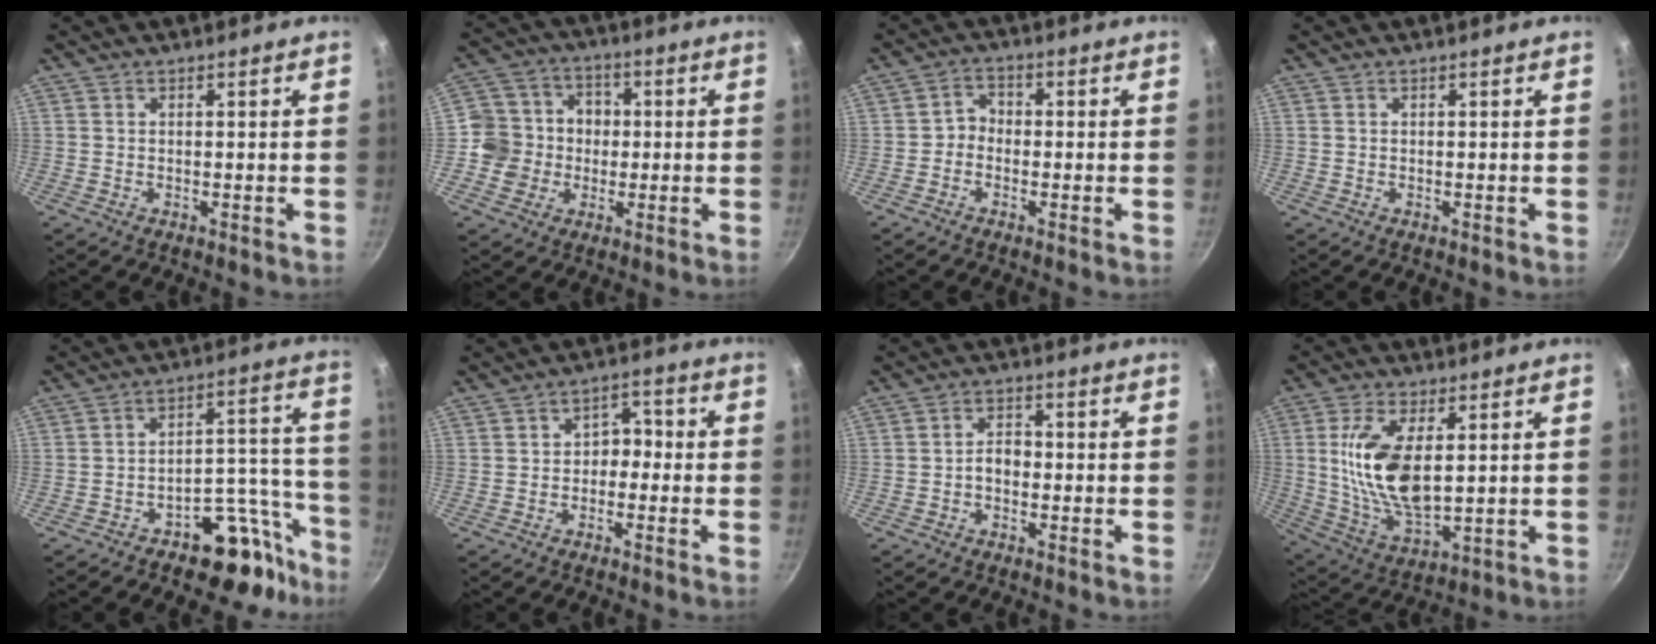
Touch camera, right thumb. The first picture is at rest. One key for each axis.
{"total": 10.7, "fx": -1.2, "fy": 10.1, "fz": 3.3, "tx": -0.026, "ty": 0.032, "tz": -0.025}
{"total": 3.2, "fx": -1.0, "fy": 2.6, "fz": 1.6, "tx": -0.009, "ty": 0.017, "tz": -0.029}
{"total": 0.0}
{"total": 12.8, "fx": -8.9, "fy": 6.0, "fz": 7.1, "tx": -0.043, "ty": 0.112, "tz": -0.130}
{"total": 4.6, "fx": -0.8, "fy": 3.4, "fz": 3.0, "tx": -0.019, "ty": 0.025, "tz": -0.025}
{"total": 3.3, "fx": -0.9, "fy": 2.3, "fz": 2.2, "tx": -0.024, "ty": 0.018, "tz": -0.022}
{"total": 15.1, "fx": 2.4, "fy": 7.2, "fz": 13.0, "tx": -0.253, "ty": -0.019, "tz": 0.059}